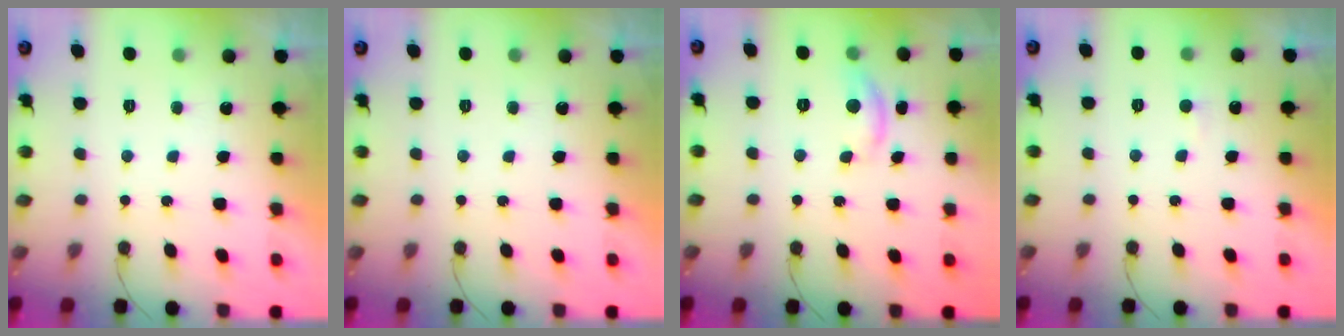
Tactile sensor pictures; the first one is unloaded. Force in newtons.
{"total": 0.0}
{"total": 6.2, "press": 6.2, "slide": 0.3}
{"total": 3.1, "press": 3.1, "slide": 0.3}